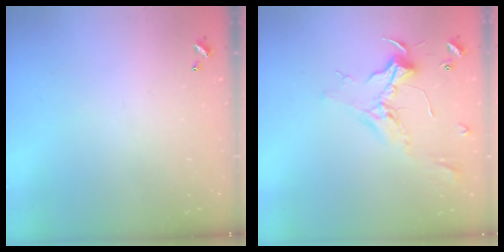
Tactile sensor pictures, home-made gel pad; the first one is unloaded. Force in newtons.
{"total": 2.5, "press": 2.4, "slide": 0.8}